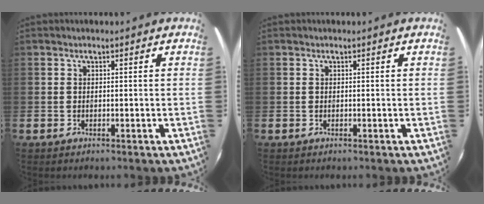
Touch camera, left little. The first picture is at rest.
{"total": 0.0}